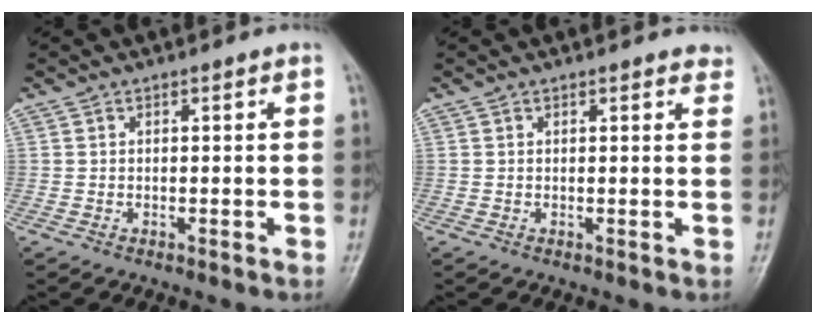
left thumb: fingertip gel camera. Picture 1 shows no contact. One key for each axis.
{"total": 2.2, "fx": 1.8, "fy": 0.8, "fz": 0.8, "tx": 0.003, "ty": -0.004, "tz": 0.012}